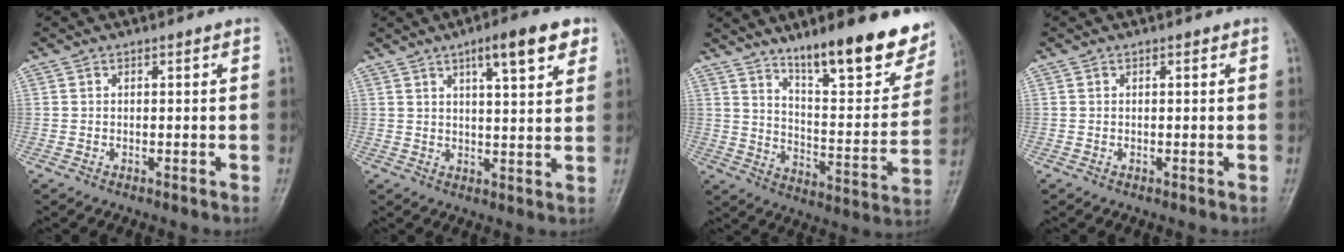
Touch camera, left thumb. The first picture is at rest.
{"total": 9.1, "force": [5.0, 2.3, 7.2], "torque": [-0.090, -0.019, 0.069]}
{"total": 20.7, "force": [14.0, 5.2, 14.3], "torque": [-0.164, -0.080, 0.218]}
{"total": 0.0}